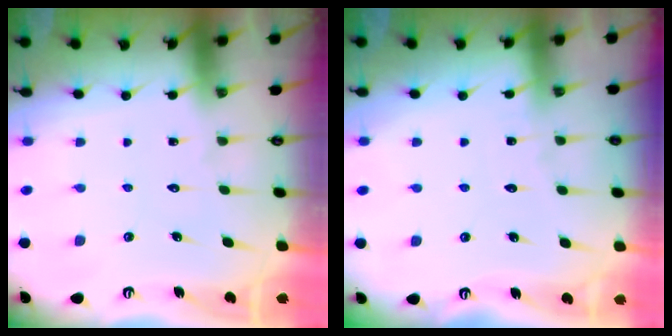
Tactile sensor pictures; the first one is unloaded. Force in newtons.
{"total": 2.2, "press": 2.1, "slide": 0.3}